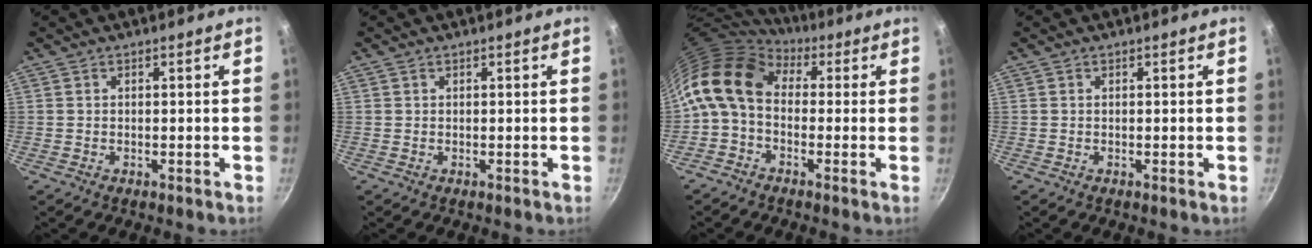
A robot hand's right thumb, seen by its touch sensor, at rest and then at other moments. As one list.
[{"total": 0.0}, {"total": 12.8, "force": [1.5, 9.1, 8.9], "torque": [-0.160, 0.026, 0.002]}, {"total": 0.0}]